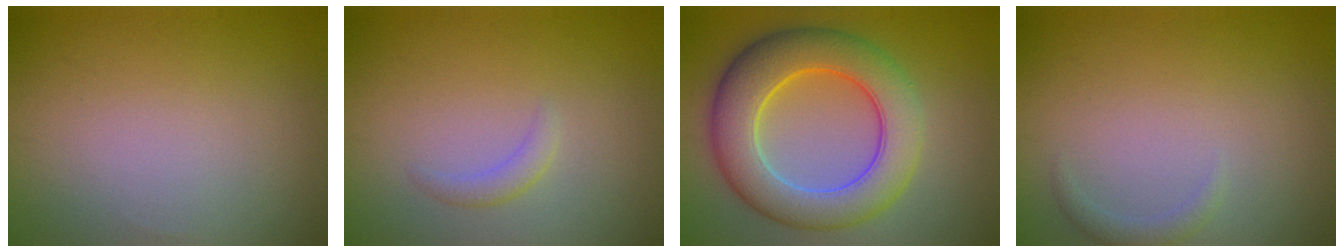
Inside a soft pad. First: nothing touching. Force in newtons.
{"total": 1.2, "press": 1.2, "slide": 0.0}
{"total": 8.6, "press": 8.6, "slide": 0.2}
{"total": 1.1, "press": 1.1, "slide": 0.1}